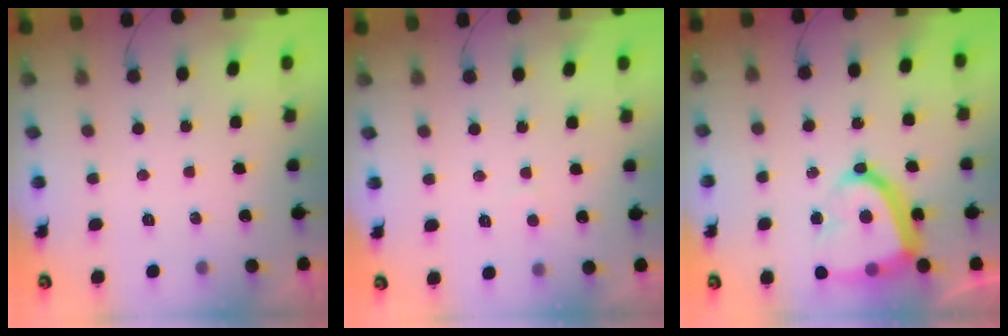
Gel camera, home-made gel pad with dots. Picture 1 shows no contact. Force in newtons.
{"total": 2.7, "press": 2.7, "slide": 0.3}
{"total": 16.6, "press": 16.5, "slide": 1.7}